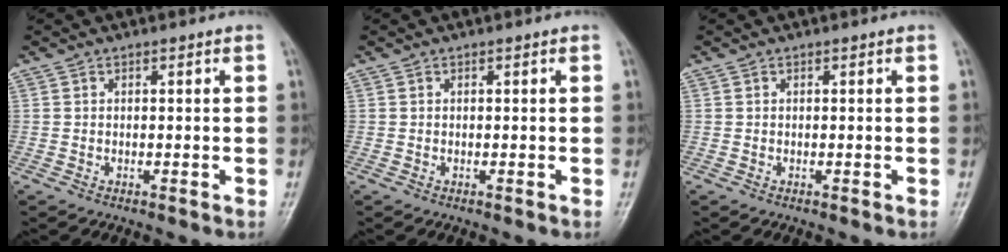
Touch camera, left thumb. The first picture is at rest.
{"total": 0.0}
{"total": 0.0}